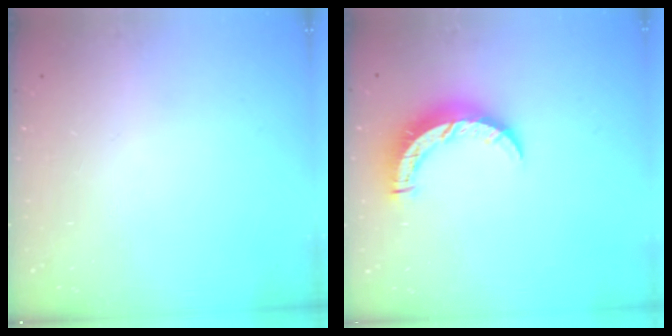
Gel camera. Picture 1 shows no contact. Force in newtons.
{"total": 10.2, "press": 10.1, "slide": 1.0}